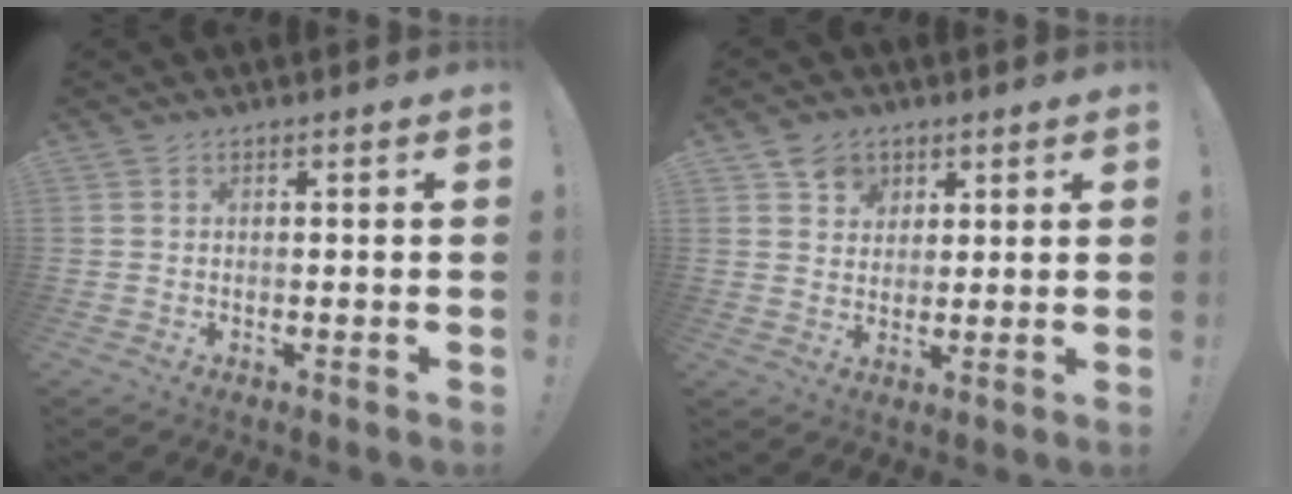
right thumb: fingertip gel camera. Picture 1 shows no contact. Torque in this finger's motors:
{"motor_torque": [0.73, 0.86, 0.19, 0.22, 0.00]}